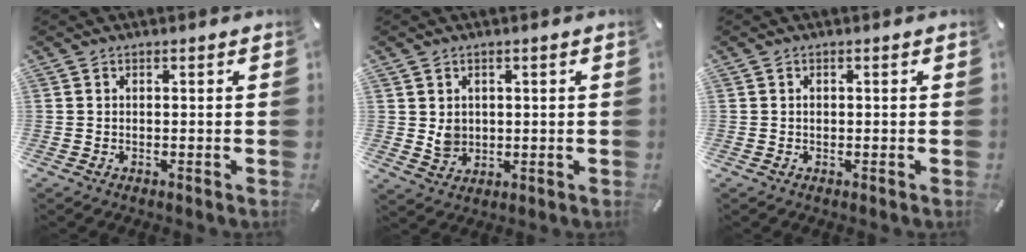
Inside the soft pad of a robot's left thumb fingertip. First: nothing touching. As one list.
[{"total": 4.2, "force": [0.8, 4.0, 1.0], "torque": [-0.009, -0.007, 0.011]}, {"total": 0.7, "force": [0.0, 0.5, 0.5], "torque": [-0.010, 0.001, -0.001]}]